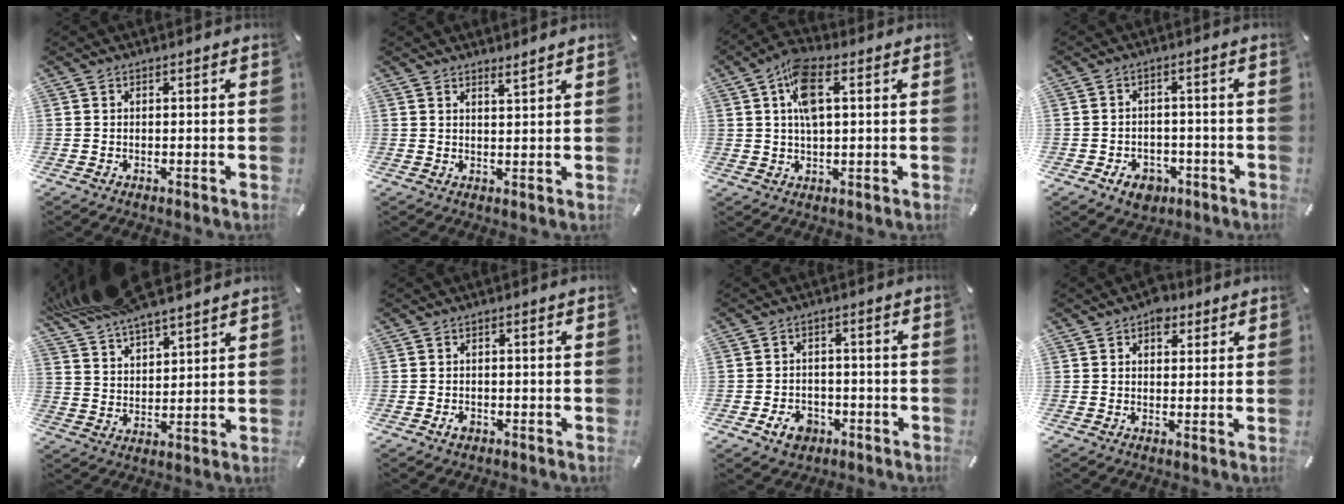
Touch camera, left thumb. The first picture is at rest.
{"total": 2.2, "force": [2.2, -0.2, 0.3], "torque": [-0.010, -0.014, 0.041]}
{"total": 8.7, "force": [2.2, 4.0, 7.4], "torque": [-0.151, 0.002, 0.034]}
{"total": 6.0, "force": [-2.9, 4.4, 2.7], "torque": [-0.044, 0.012, -0.053]}
{"total": 11.7, "force": [10.6, 2.8, 3.9], "torque": [-0.112, -0.050, 0.202]}
{"total": 1.7, "force": [-0.7, 1.2, 1.0], "torque": [-0.018, 0.004, -0.014]}
{"total": 5.8, "force": [-2.6, 4.4, 2.7], "torque": [-0.061, 0.011, -0.049]}
{"total": 4.4, "force": [2.4, 3.2, 2.1], "torque": [-0.007, -0.006, 0.035]}